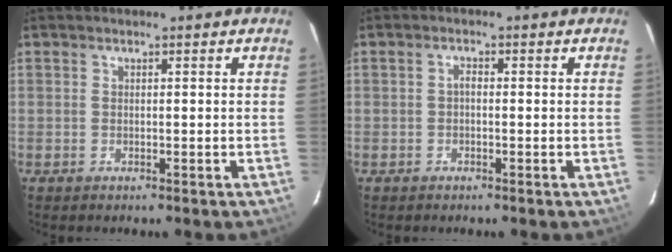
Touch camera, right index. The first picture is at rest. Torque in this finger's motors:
{"motor_torque": [0.64, -0.25, 0.02, -0.02]}